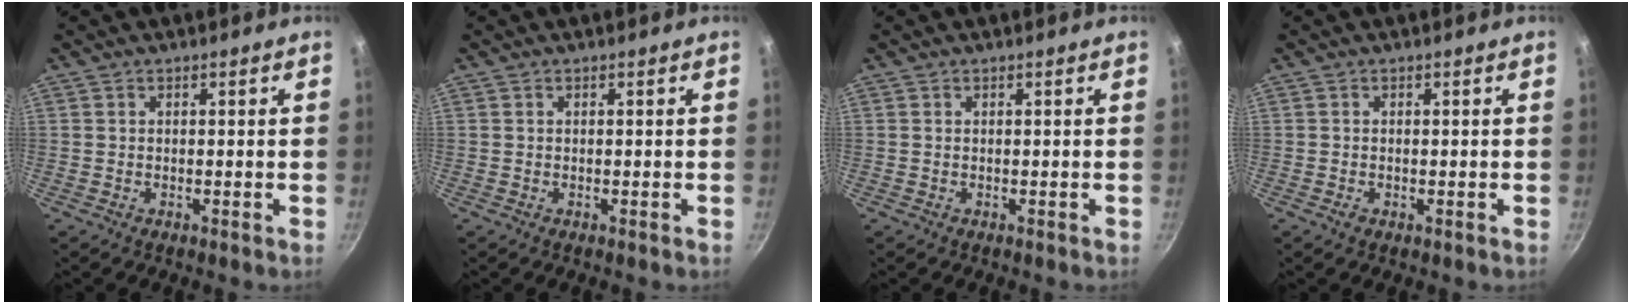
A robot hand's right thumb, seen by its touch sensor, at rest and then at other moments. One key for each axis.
{"total": 0.0}
{"total": 0.0}
{"total": 0.8, "fx": -0.3, "fy": 0.5, "fz": 0.6, "tx": -0.009, "ty": 0.000, "tz": -0.005}